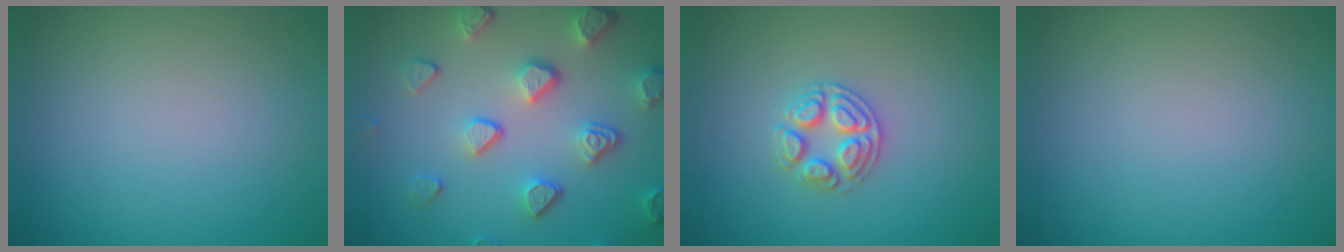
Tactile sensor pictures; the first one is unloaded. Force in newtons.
{"total": 5.0, "press": 3.9, "slide": 3.1}
{"total": 2.7, "press": 2.6, "slide": 0.7}
{"total": 0.0}